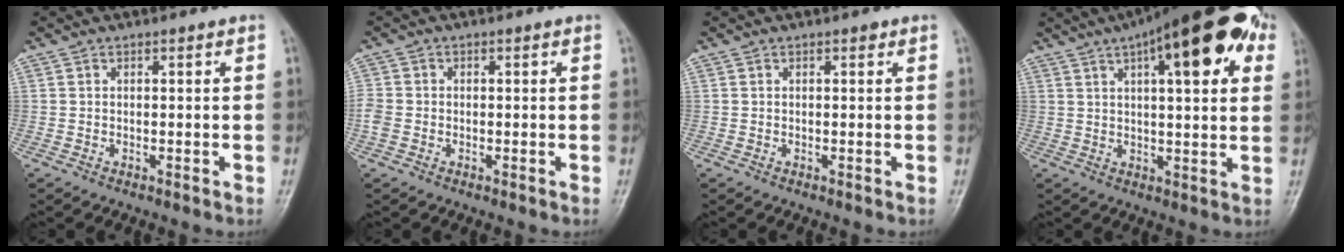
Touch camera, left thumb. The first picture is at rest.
{"total": 3.4, "force": [-1.0, 2.8, 1.7], "torque": [-0.038, 0.003, -0.022]}
{"total": 0.7, "force": [0.3, 0.5, 0.4], "torque": [0.004, 0.001, 0.001]}
{"total": 21.5, "force": [9.4, 7.2, 18.0], "torque": [-0.240, 0.014, 0.130]}